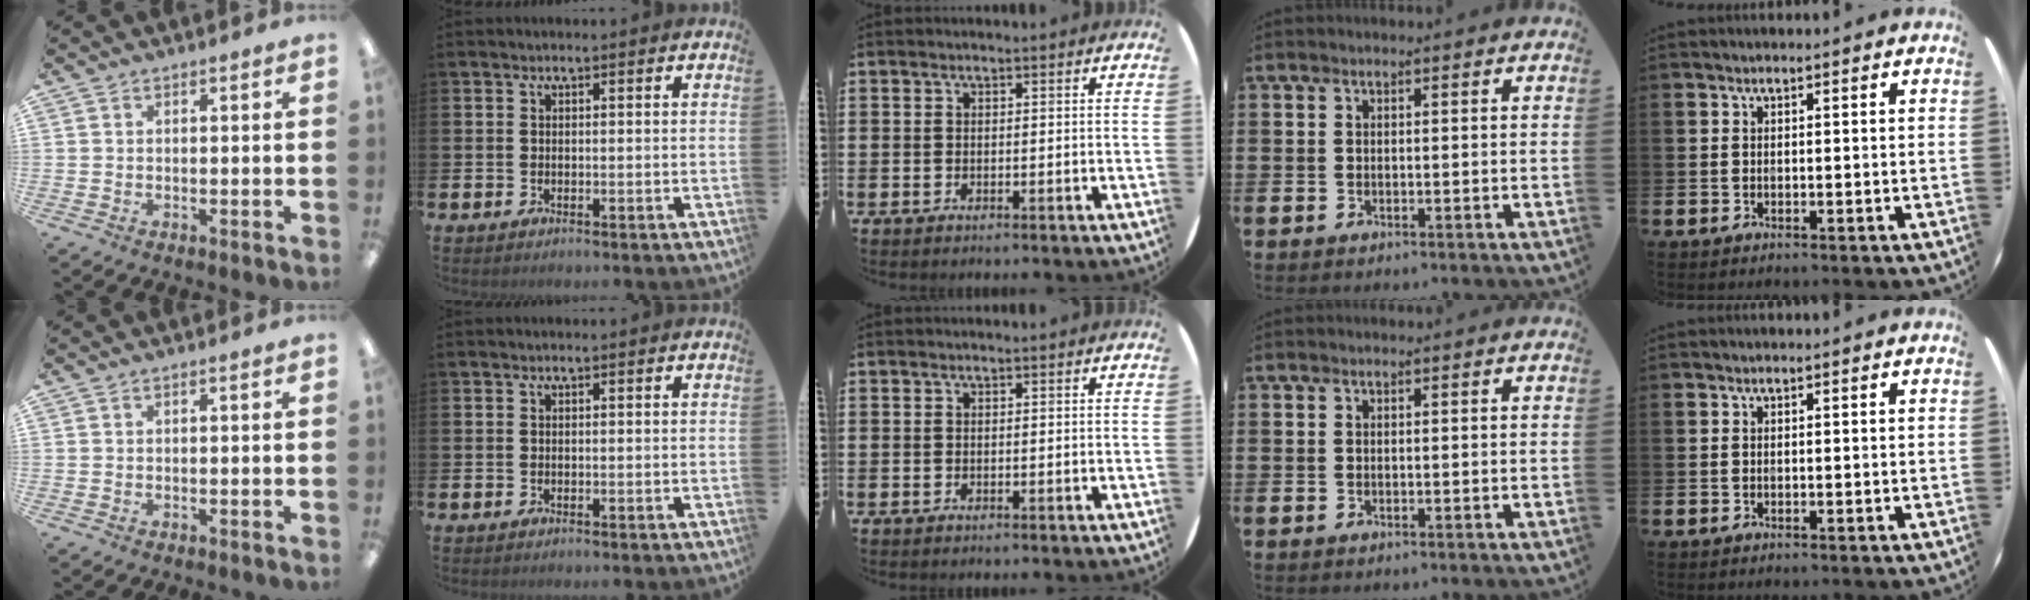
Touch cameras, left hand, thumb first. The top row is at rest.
{}